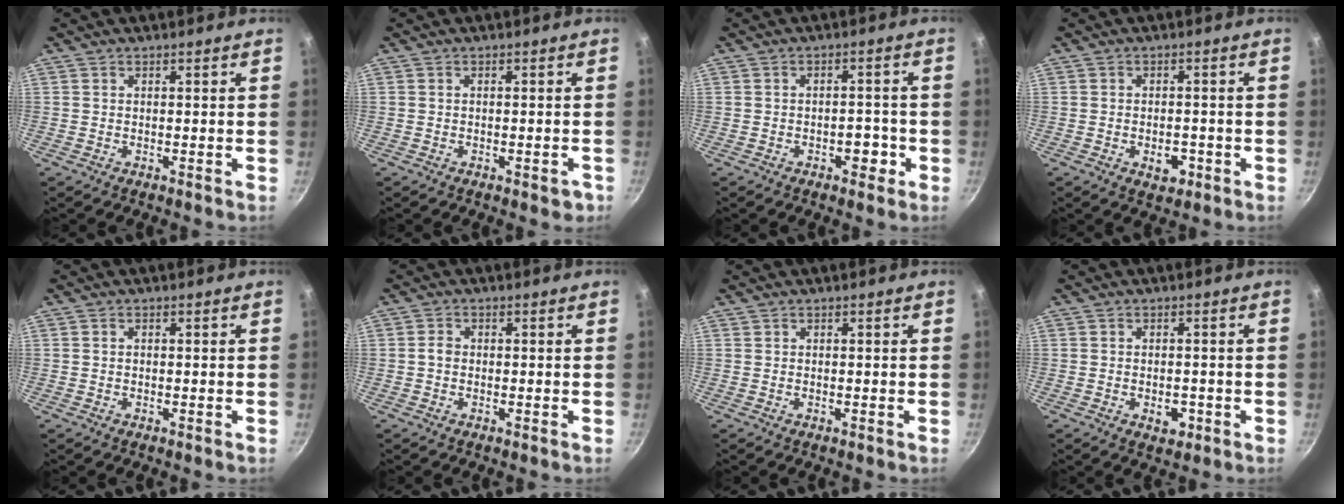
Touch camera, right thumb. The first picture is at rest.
{"total": 2.4, "force": [-1.2, 1.1, 1.8], "torque": [-0.018, 0.007, -0.009]}
{"total": 4.1, "force": [-1.6, 2.5, 2.8], "torque": [-0.017, 0.015, -0.021]}
{"total": 4.1, "force": [-1.5, 2.6, 2.8], "torque": [-0.025, 0.010, -0.017]}
{"total": 0.7, "force": [0.1, 0.5, 0.5], "torque": [-0.007, 0.004, 0.001]}
{"total": 1.6, "force": [-0.2, 1.3, 1.0], "torque": [-0.015, 0.009, -0.005]}
{"total": 0.0}
{"total": 3.4, "force": [-1.2, 2.2, 2.3], "torque": [-0.021, 0.007, -0.013]}